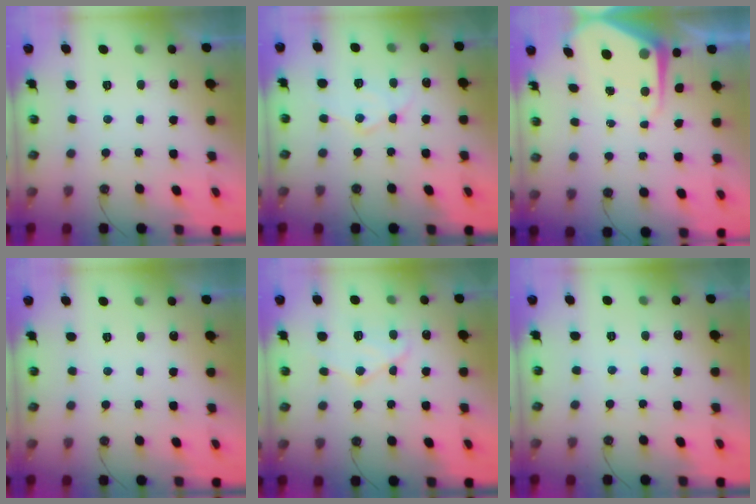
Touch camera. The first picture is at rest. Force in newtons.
{"total": 11.0, "press": 11.0, "slide": 0.9}
{"total": 6.7, "press": 6.7, "slide": 0.6}
{"total": 0.0}
{"total": 12.1, "press": 12.0, "slide": 1.4}
{"total": 2.4, "press": 2.4, "slide": 0.4}